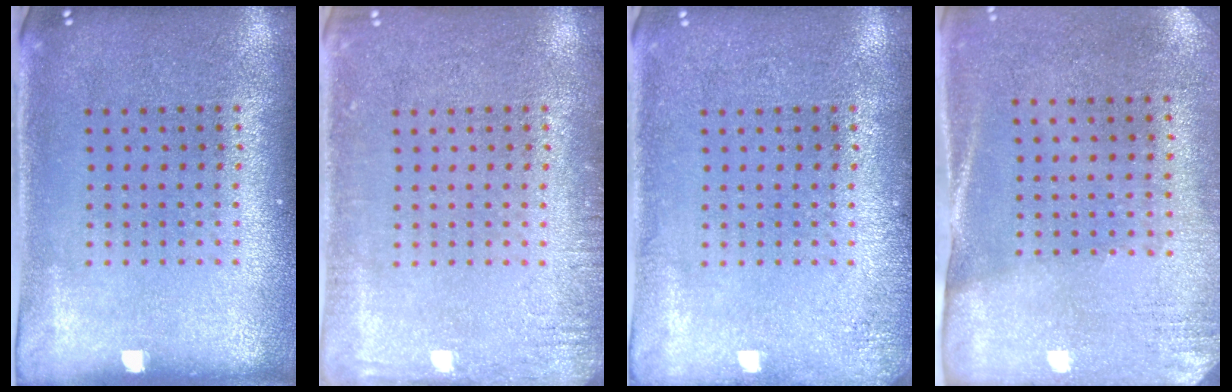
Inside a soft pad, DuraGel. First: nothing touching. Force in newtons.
{"total": 1.8, "press": 1.8, "slide": 0.2}
{"total": 1.3, "press": 1.3, "slide": 0.2}
{"total": 2.6, "press": 2.3, "slide": 1.3}